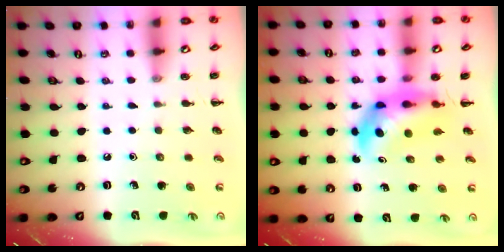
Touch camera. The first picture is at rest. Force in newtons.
{"total": 6.5, "press": 6.3, "slide": 1.7}